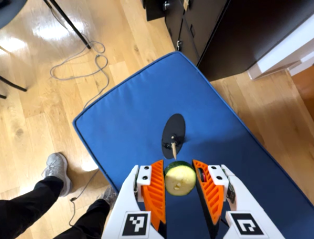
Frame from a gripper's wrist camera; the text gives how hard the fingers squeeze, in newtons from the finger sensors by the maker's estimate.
{"total": 7.2, "left": 6.3, "right": 8.1}